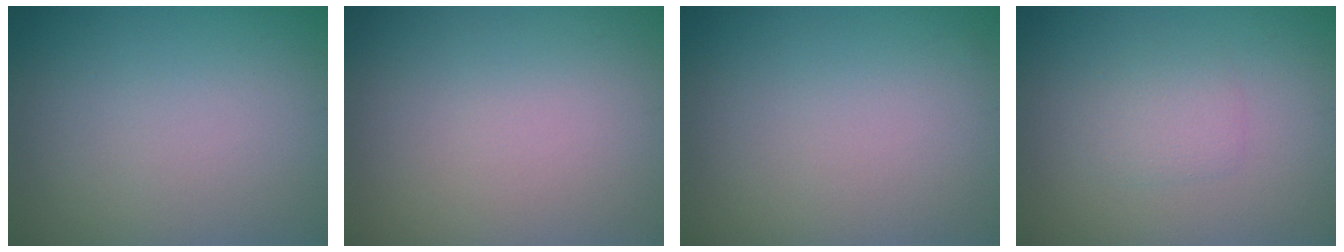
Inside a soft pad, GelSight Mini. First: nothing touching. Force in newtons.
{"total": 0.0}
{"total": 0.0}
{"total": 1.6, "press": 1.6, "slide": 0.1}